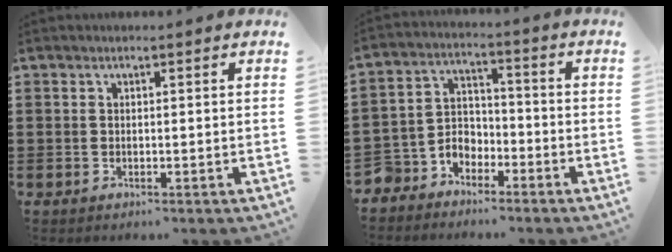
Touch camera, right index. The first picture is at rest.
{"total": 4.7, "force": [-3.9, 2.6, 0.1], "torque": [-0.021, 0.001, -0.084]}